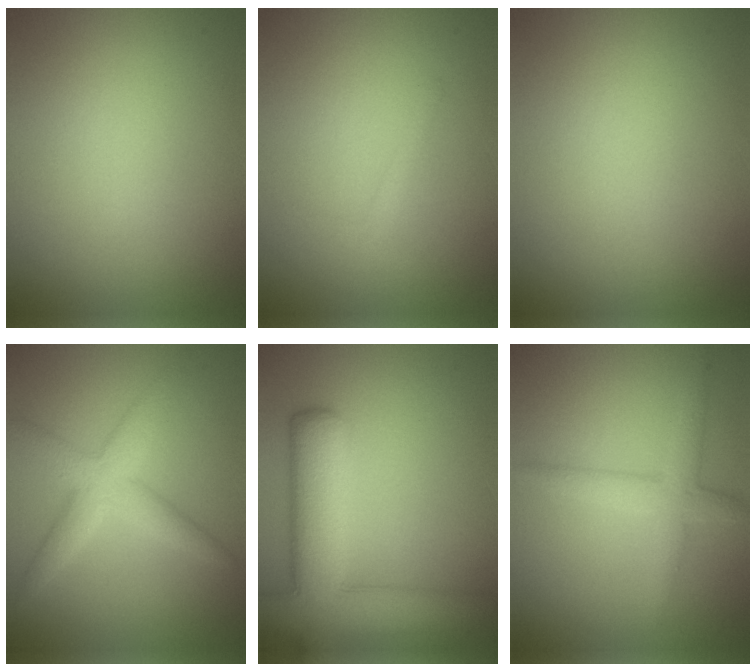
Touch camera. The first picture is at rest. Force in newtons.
{"total": 1.0, "press": 1.0, "slide": 0.1}
{"total": 0.0}
{"total": 3.9, "press": 3.9, "slide": 0.2}
{"total": 8.8, "press": 8.8, "slide": 0.6}
{"total": 3.0, "press": 3.0, "slide": 0.0}